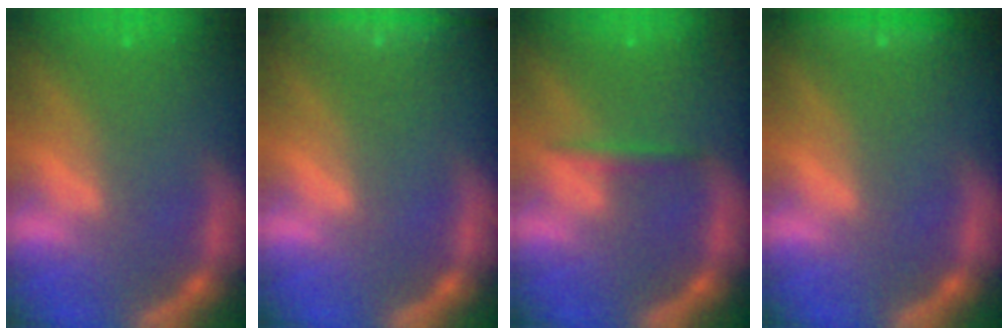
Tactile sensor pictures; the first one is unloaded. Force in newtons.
{"total": 7.0}
{"total": 1.4}
{"total": 1.9}